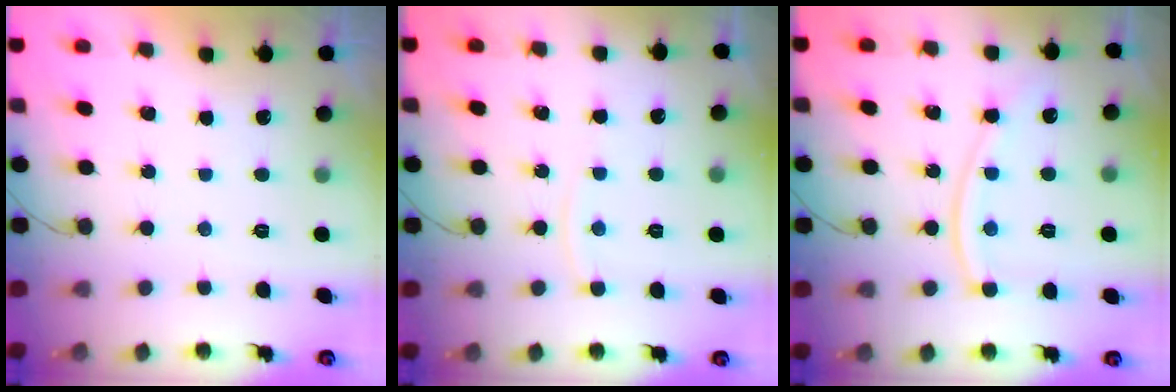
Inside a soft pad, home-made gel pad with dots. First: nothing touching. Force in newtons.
{"total": 3.6, "press": 3.6, "slide": 0.5}
{"total": 10.7, "press": 10.6, "slide": 1.3}